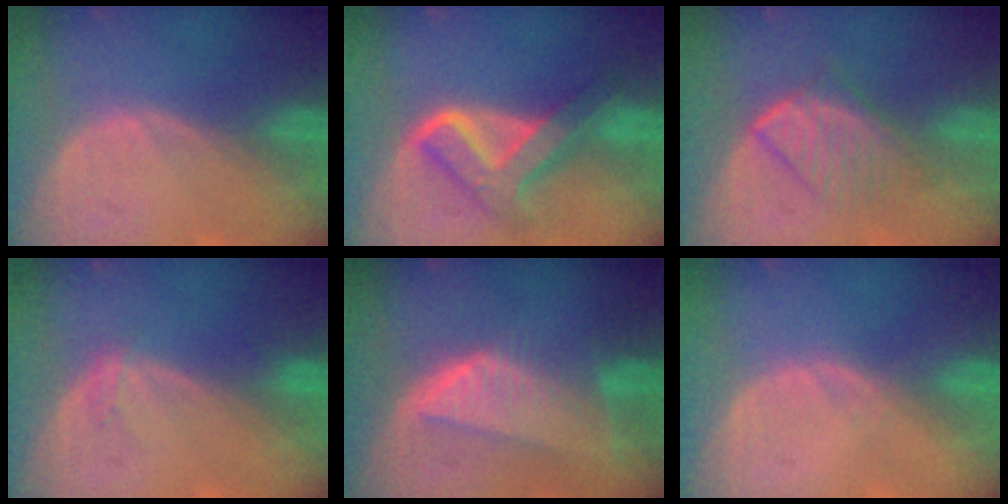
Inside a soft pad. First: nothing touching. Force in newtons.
{"total": 8.2, "press": 8.2, "slide": 0.7}
{"total": 6.9, "press": 6.0, "slide": 3.5}
{"total": 1.5, "press": 1.4, "slide": 0.3}
{"total": 8.4, "press": 7.4, "slide": 4.0}
{"total": 0.8, "press": 0.6, "slide": 0.5}